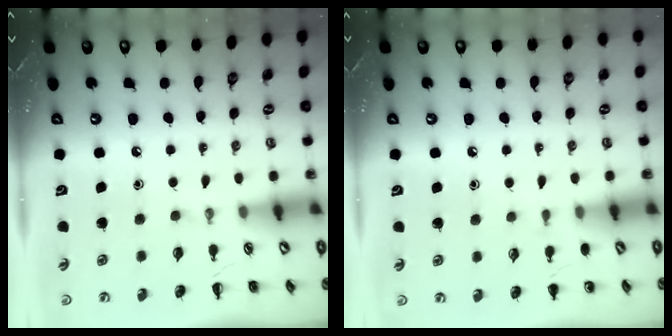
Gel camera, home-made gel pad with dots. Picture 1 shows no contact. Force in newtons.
{"total": 4.3, "press": 4.1, "slide": 1.5}